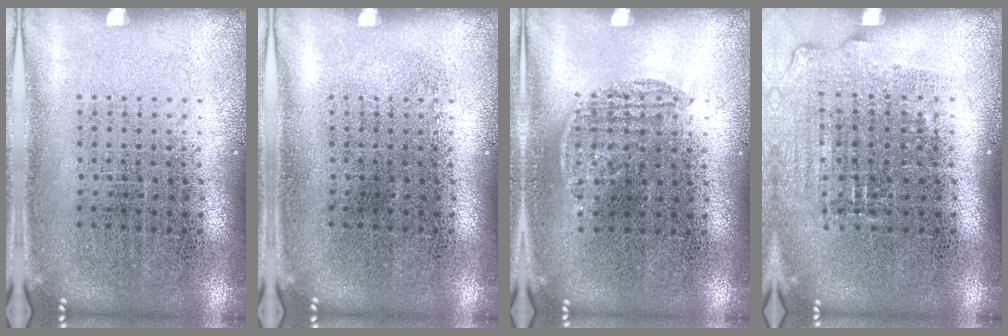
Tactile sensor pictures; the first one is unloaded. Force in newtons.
{"total": 0.0}
{"total": 0.8, "press": 0.5, "slide": 0.6}
{"total": 1.1, "press": 1.1, "slide": 0.4}